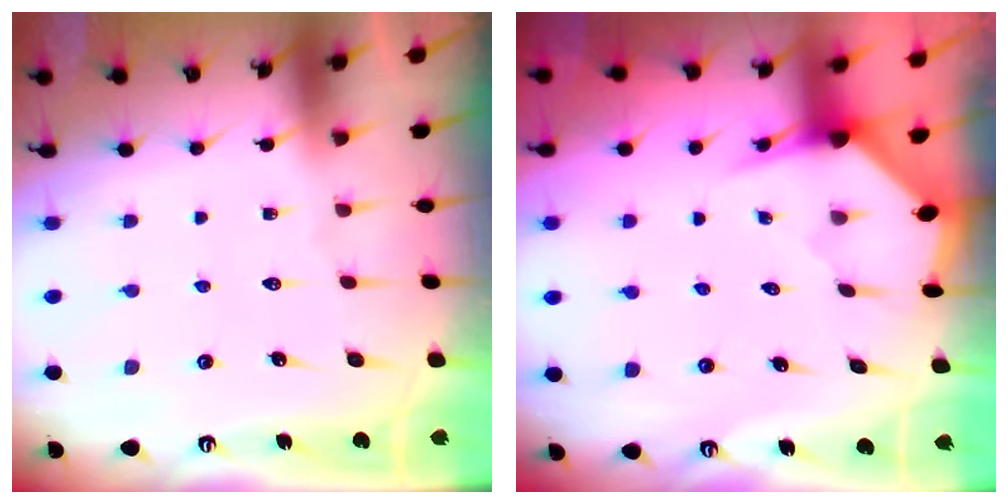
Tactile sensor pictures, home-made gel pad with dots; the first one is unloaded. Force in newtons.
{"total": 3.3, "press": 3.3, "slide": 0.3}